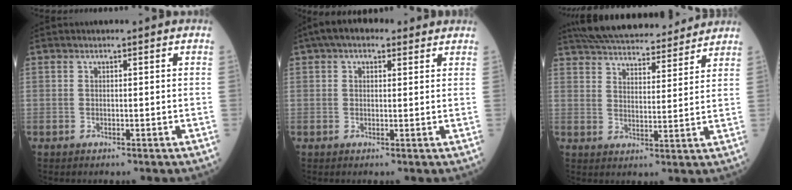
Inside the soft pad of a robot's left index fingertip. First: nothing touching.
{"total": 5.3, "force": [3.4, 2.7, 3.0], "torque": [-0.049, 0.038, 0.051]}
{"total": 18.9, "force": [17.2, 3.9, 6.9], "torque": [-0.119, 0.032, 0.253]}